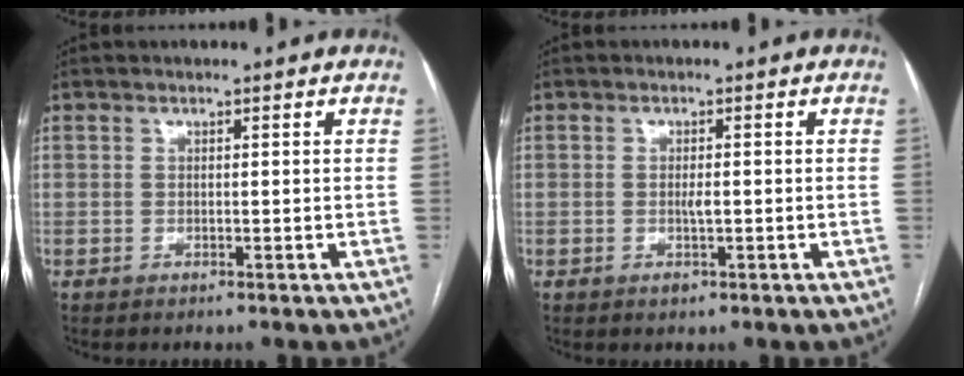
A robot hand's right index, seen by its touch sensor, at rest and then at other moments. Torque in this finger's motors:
{"motor_torque": [-0.02, 0.01, 0.01, 0.01]}